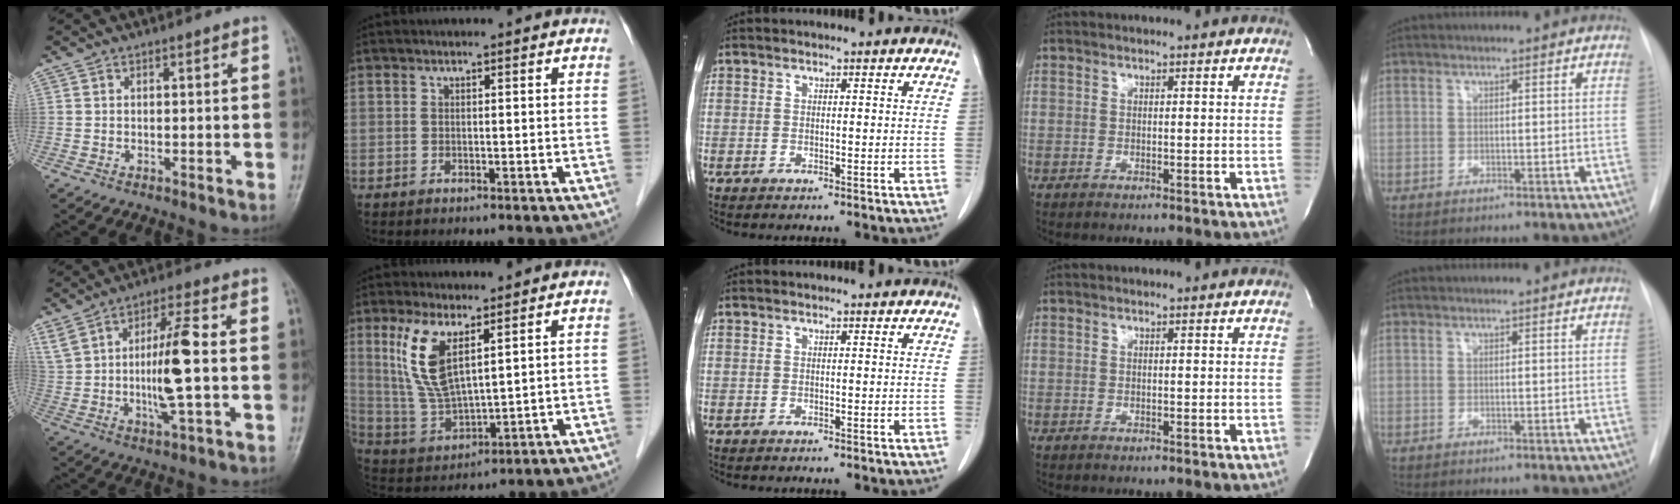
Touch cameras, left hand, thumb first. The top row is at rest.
{"thumb": {"total": 13.0, "force": [1.1, 3.3, 12.5], "torque": [-0.250, 0.005, 0.022]}, "index": {"total": 9.5, "force": [4.5, 2.5, 8.1], "torque": [-0.182, -0.005, 0.100]}}